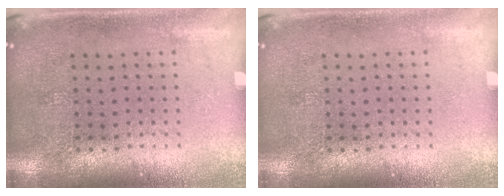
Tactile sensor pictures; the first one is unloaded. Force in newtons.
{"total": 0.0}